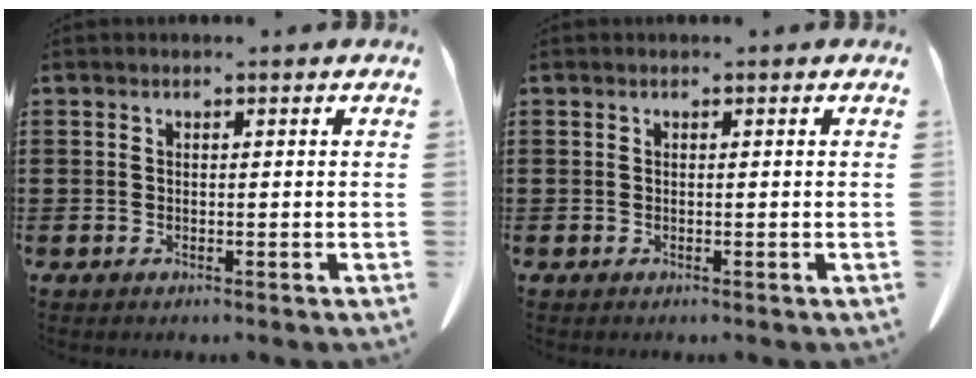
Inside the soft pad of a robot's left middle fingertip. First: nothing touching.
{"total": 0.0}